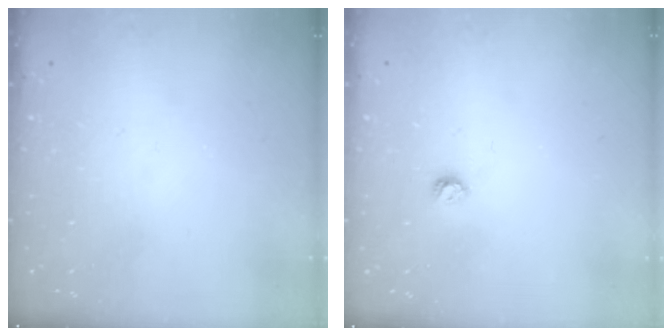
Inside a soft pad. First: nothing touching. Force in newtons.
{"total": 3.9, "press": 3.9, "slide": 0.6}